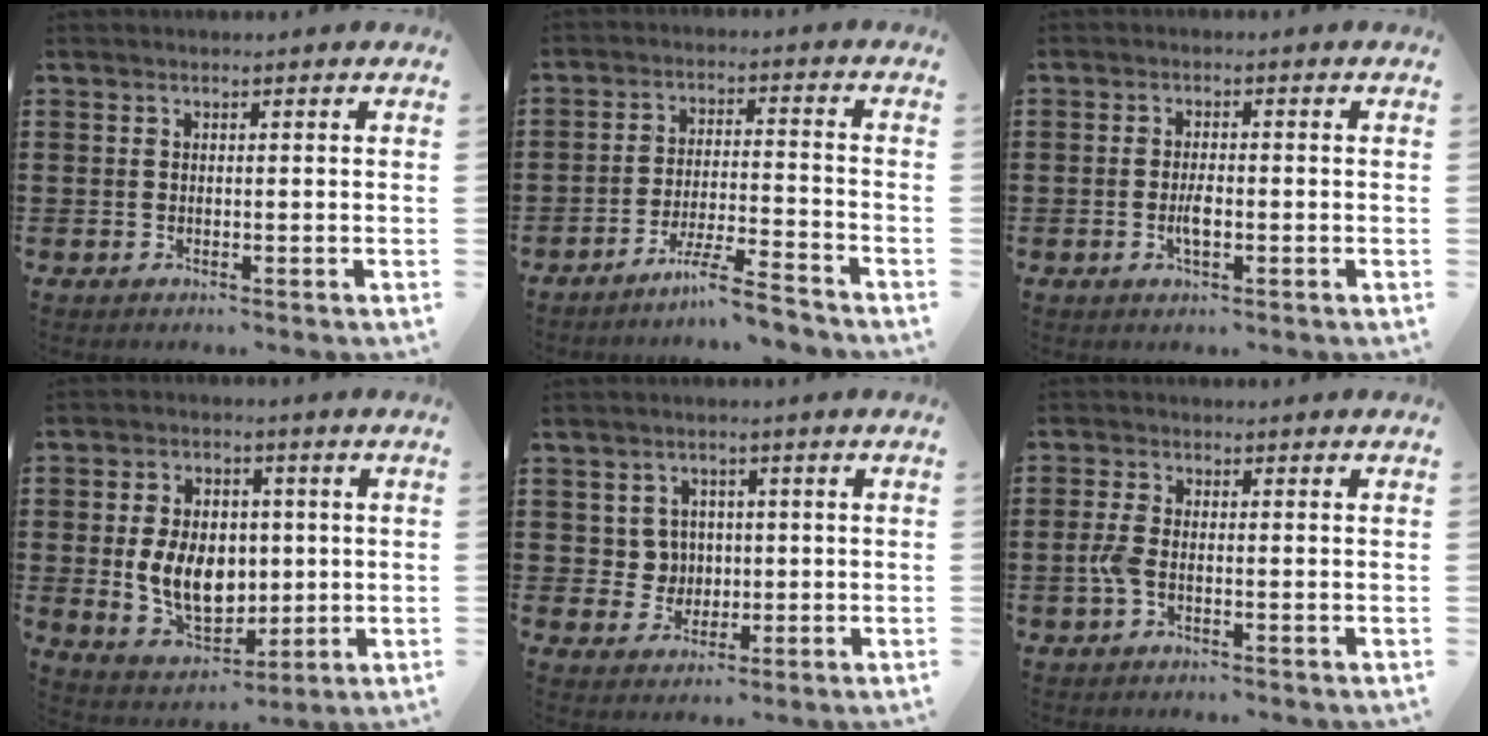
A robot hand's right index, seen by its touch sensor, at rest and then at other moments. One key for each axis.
{"total": 6.3, "fx": -5.6, "fy": -0.2, "fz": 2.9, "tx": -0.062, "ty": -0.010, "tz": -0.108}
{"total": 2.9, "fx": -0.8, "fy": 0.7, "fz": 2.7, "tx": -0.057, "ty": -0.005, "tz": -0.016}
{"total": 9.5, "fx": 0.0, "fy": 6.7, "fz": 6.7, "tx": -0.142, "ty": 0.007, "tz": -0.002}
{"total": 3.8, "fx": 0.5, "fy": 3.7, "fz": 0.9, "tx": -0.037, "ty": 0.014, "tz": 0.007}
{"total": 2.9, "fx": -1.0, "fy": 1.2, "fz": 2.5, "tx": -0.065, "ty": -0.005, "tz": -0.023}